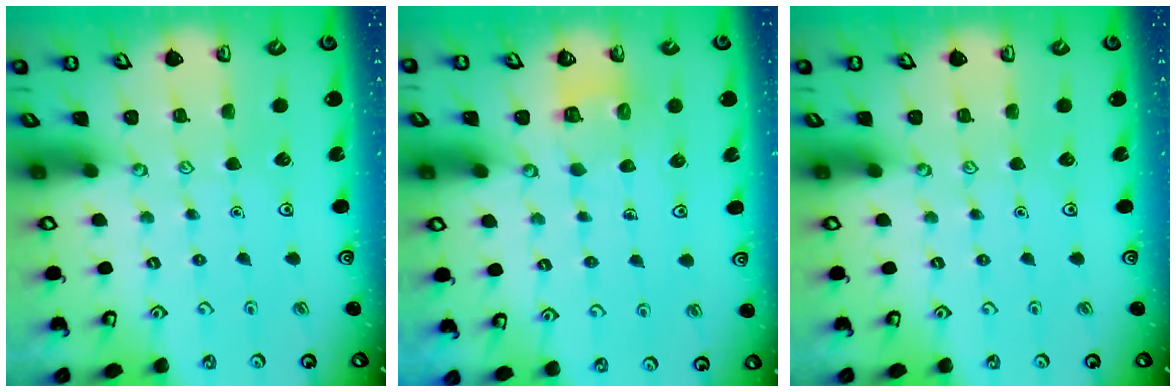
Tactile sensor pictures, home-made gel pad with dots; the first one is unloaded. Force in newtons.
{"total": 5.8, "press": 5.8, "slide": 0.4}
{"total": 0.0}